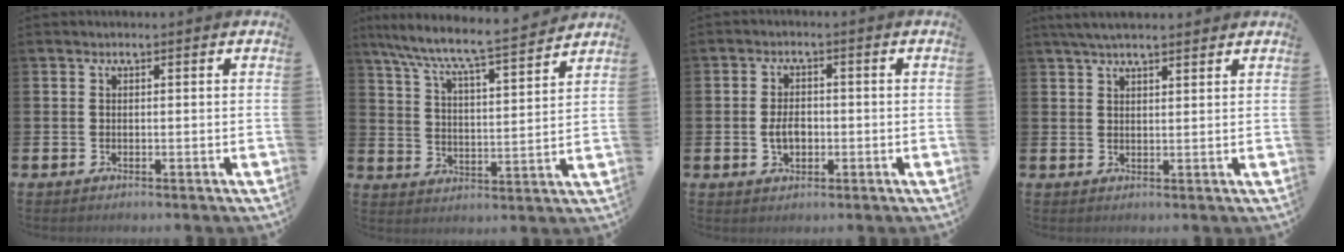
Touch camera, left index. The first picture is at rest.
{"total": 8.1, "force": [7.6, 0.1, 2.7], "torque": [-0.085, -0.062, 0.129]}
{"total": 3.2, "force": [-0.5, 2.1, 2.4], "torque": [-0.023, -0.005, -0.015]}
{"total": 3.9, "force": [3.4, 0.8, 1.7], "torque": [-0.036, -0.004, 0.062]}